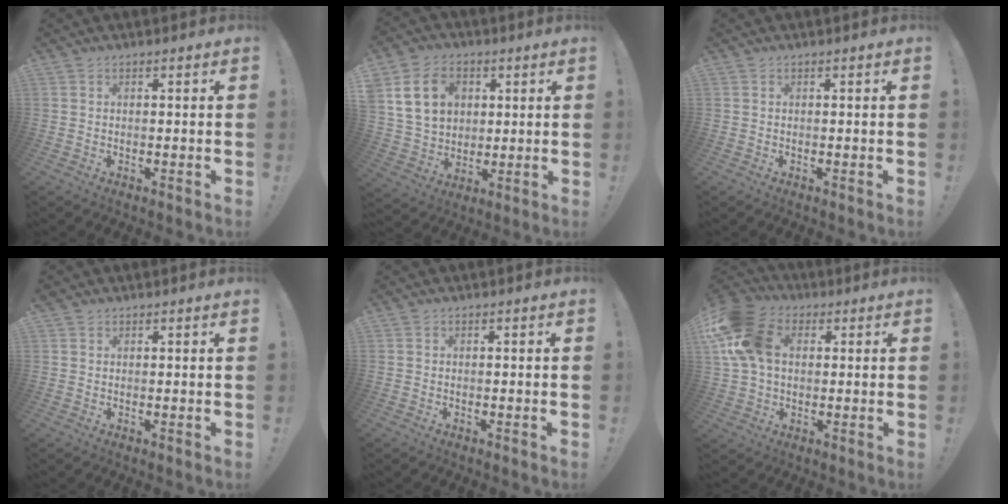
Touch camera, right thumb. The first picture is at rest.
{"total": 15.3, "force": [5.5, 12.0, 7.9], "torque": [-0.130, -0.011, 0.112]}
{"total": 0.0}
{"total": 0.6, "force": [0.6, 0.0, 0.1], "torque": [0.014, -0.007, 0.009]}
{"total": 0.0}
{"total": 17.1, "force": [4.1, 12.3, 11.1], "torque": [-0.216, 0.002, 0.079]}